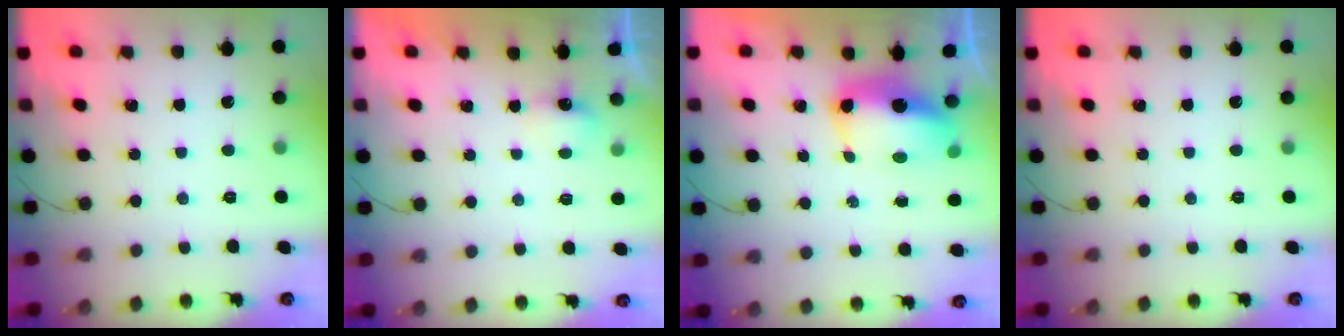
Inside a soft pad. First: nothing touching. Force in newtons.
{"total": 2.5, "press": 2.5, "slide": 0.6}
{"total": 9.0, "press": 8.9, "slide": 1.6}
{"total": 0.0}